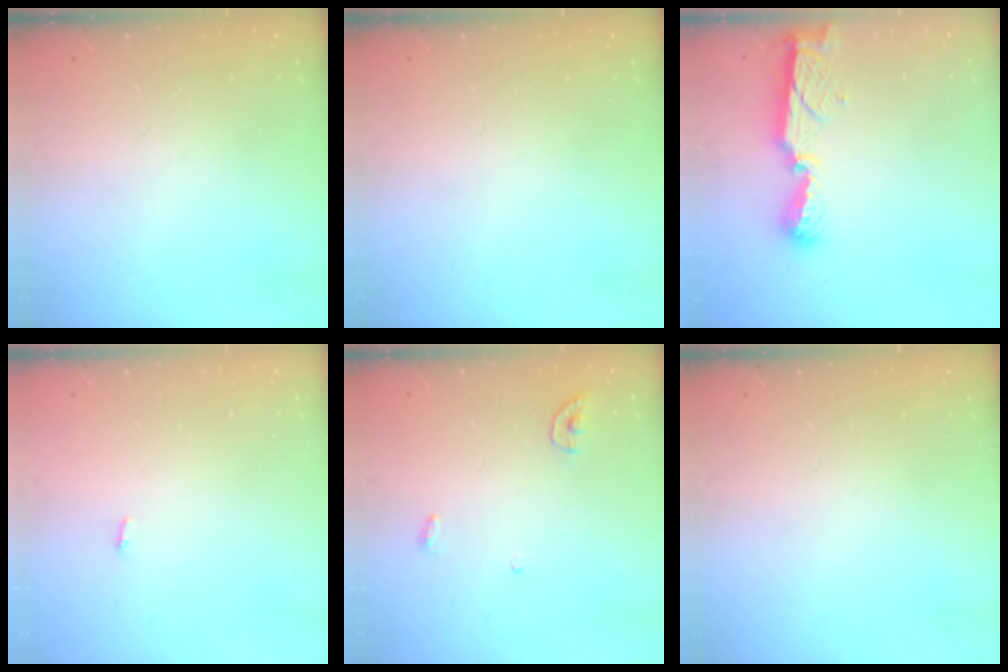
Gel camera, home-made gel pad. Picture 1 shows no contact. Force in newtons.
{"total": 0.0}
{"total": 8.9, "press": 8.9, "slide": 0.1}
{"total": 2.8, "press": 1.8, "slide": 2.2}
{"total": 4.3, "press": 4.3, "slide": 0.4}
{"total": 0.0}